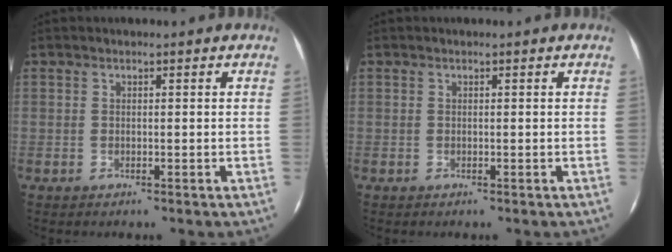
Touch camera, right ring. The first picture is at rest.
{"total": 0.0}